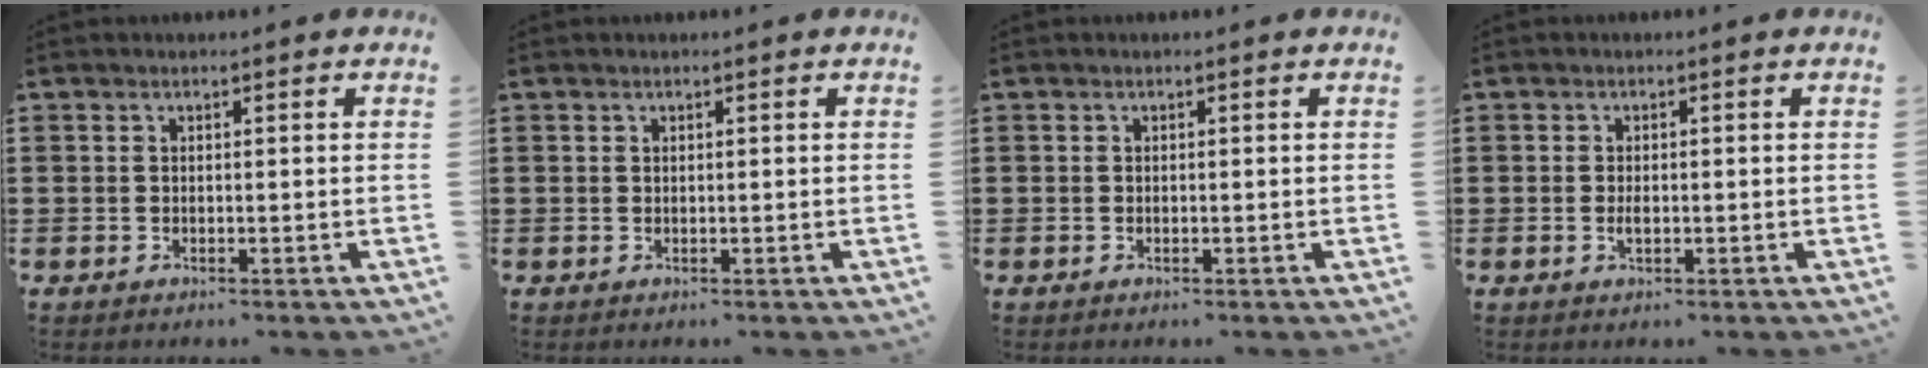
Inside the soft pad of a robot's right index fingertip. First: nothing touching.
{"total": 0.0}
{"total": 0.0}
{"total": 1.3, "force": [-0.2, 0.4, 1.2], "torque": [-0.024, -0.003, -0.002]}